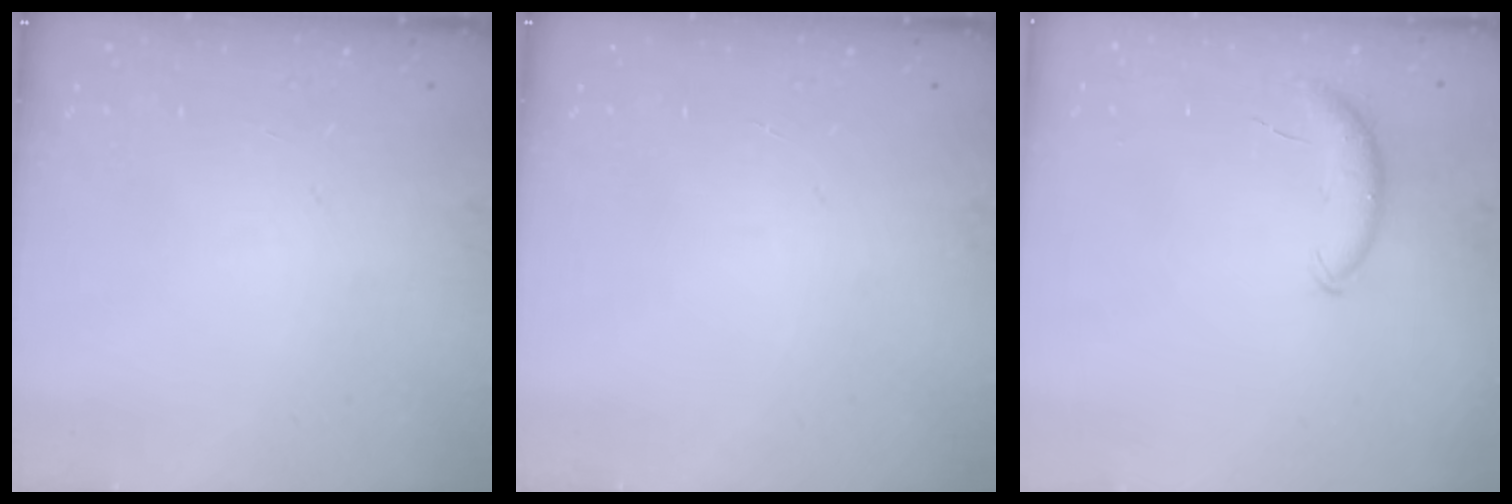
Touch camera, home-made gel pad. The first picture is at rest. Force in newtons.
{"total": 0.0}
{"total": 7.4, "press": 7.4, "slide": 1.1}